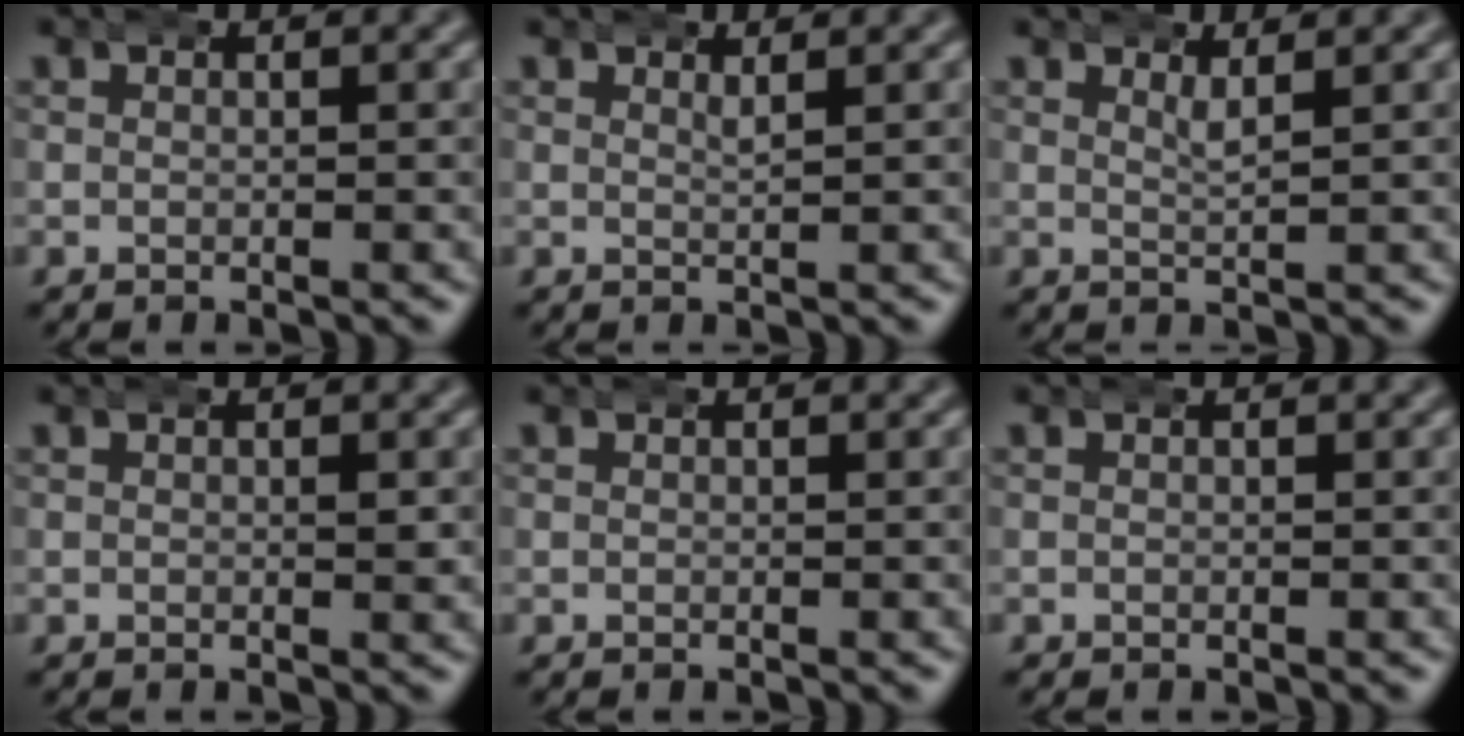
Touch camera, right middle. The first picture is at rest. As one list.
[{"total": 1.1, "force": [0.9, -0.2, 0.5], "torque": [-0.011, -0.010, 0.020]}, {"total": 1.7, "force": [1.3, 0.0, 1.0], "torque": [-0.022, -0.012, 0.026]}, {"total": 0.5, "force": [0.3, 0.1, 0.5], "torque": [-0.003, -0.005, 0.003]}, {"total": 0.0}, {"total": 0.0}]